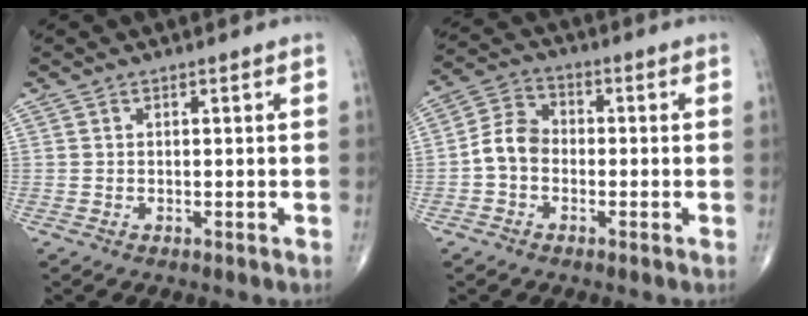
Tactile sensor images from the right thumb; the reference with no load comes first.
{"total": 6.4, "force": [-1.4, 4.9, 3.9], "torque": [-0.061, 0.024, -0.041]}